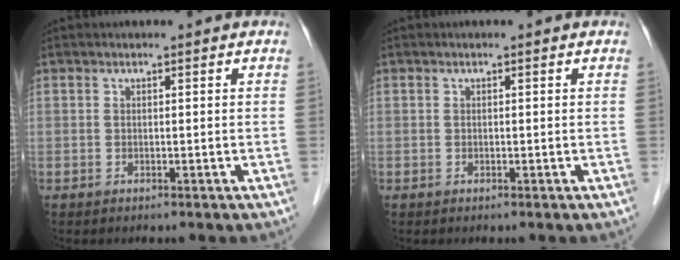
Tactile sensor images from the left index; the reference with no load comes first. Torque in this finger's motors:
{"motor_torque": [-0.26, 0.12, -0.03, -0.01]}